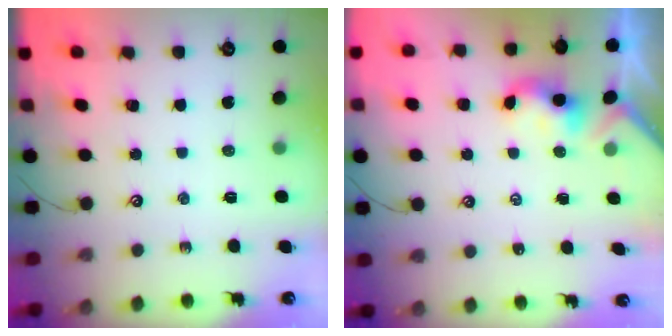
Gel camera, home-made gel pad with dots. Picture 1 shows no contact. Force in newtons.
{"total": 2.3, "press": 2.3, "slide": 0.2}